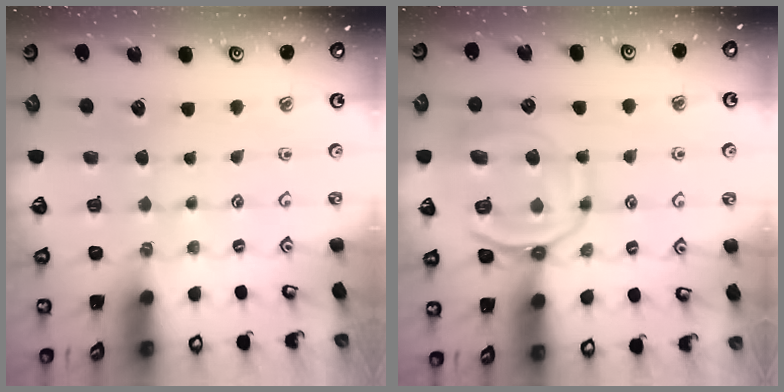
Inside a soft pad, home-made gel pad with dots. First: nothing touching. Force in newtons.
{"total": 12.5, "press": 12.5, "slide": 1.2}